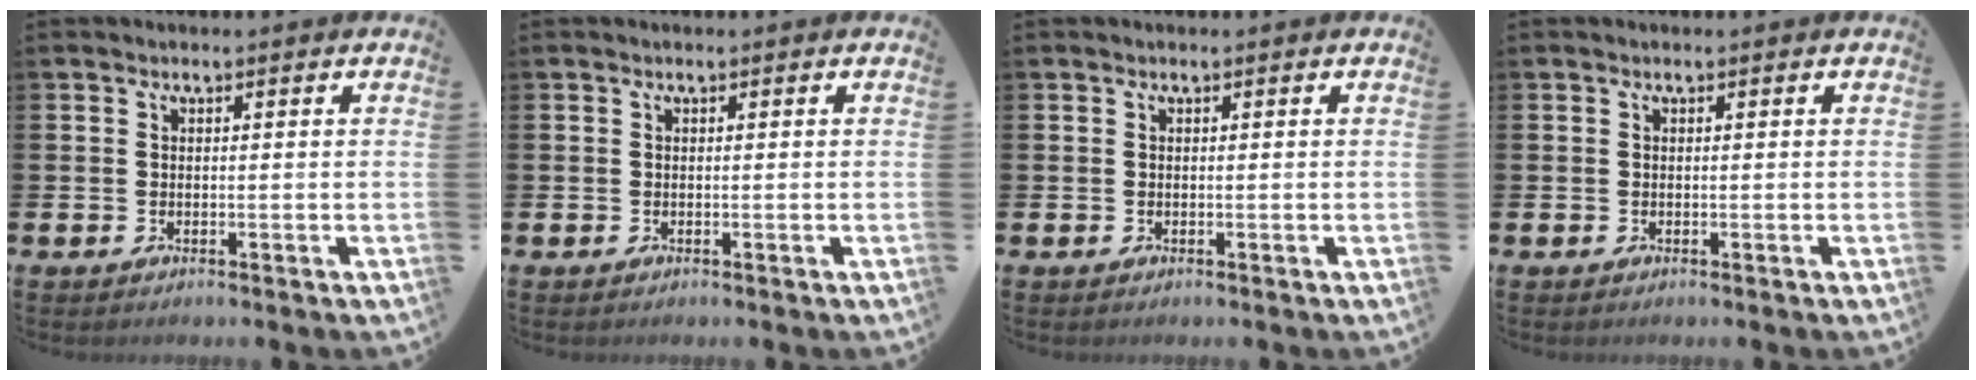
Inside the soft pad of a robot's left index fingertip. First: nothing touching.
{"total": 0.0}
{"total": 0.0}
{"total": 0.0}